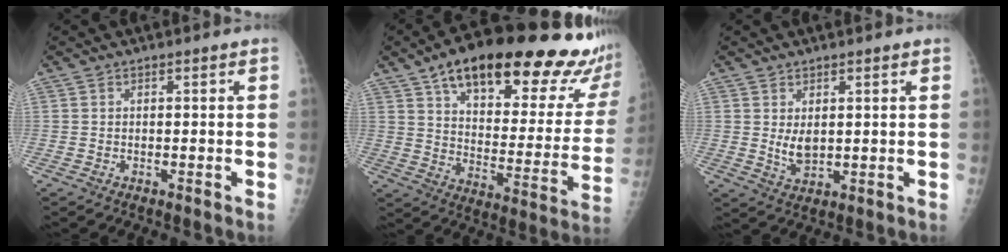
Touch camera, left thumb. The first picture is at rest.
{"total": 30.4, "force": [22.1, 10.1, 18.3], "torque": [-0.227, -0.070, 0.309]}
{"total": 3.9, "force": [1.0, 2.3, 3.1], "torque": [-0.046, -0.015, 0.024]}